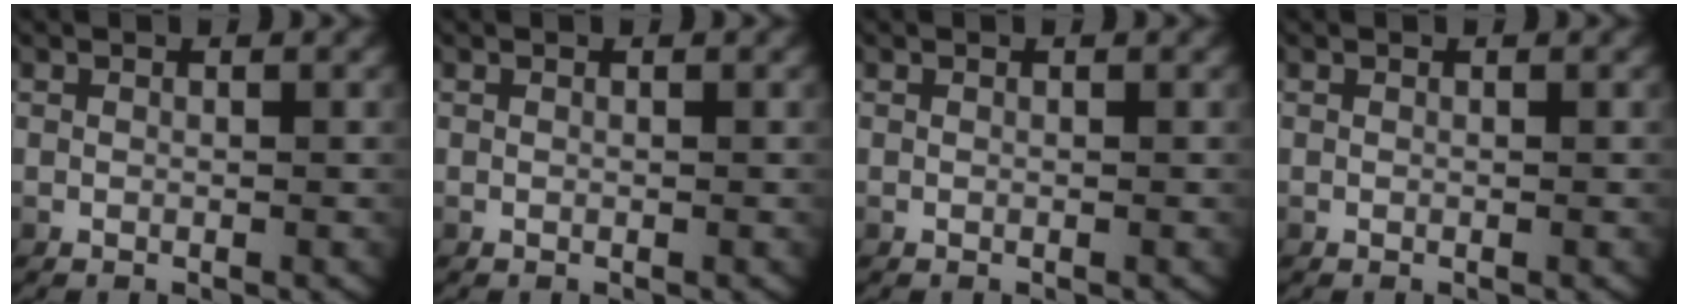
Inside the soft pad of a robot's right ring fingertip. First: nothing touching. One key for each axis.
{"total": 0.0}
{"total": 0.0}
{"total": 0.0}